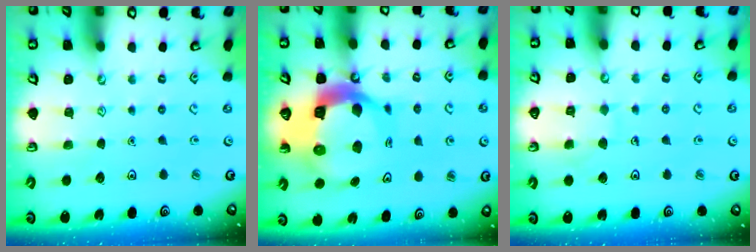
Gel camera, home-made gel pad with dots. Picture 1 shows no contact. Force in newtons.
{"total": 14.9, "press": 14.8, "slide": 1.8}
{"total": 4.8, "press": 4.8, "slide": 0.1}